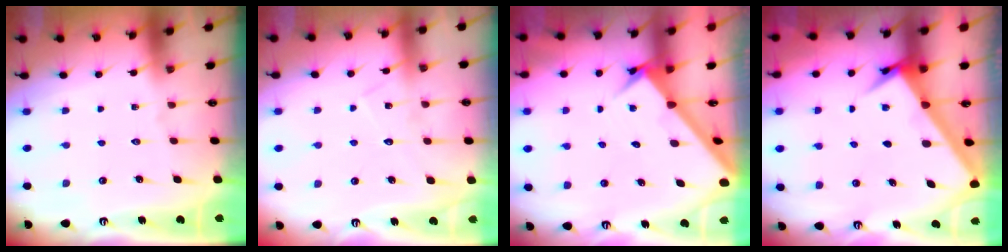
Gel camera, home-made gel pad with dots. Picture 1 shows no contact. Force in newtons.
{"total": 7.7, "press": 7.6, "slide": 0.6}
{"total": 3.7, "press": 3.7, "slide": 0.4}
{"total": 4.6, "press": 4.6, "slide": 0.5}